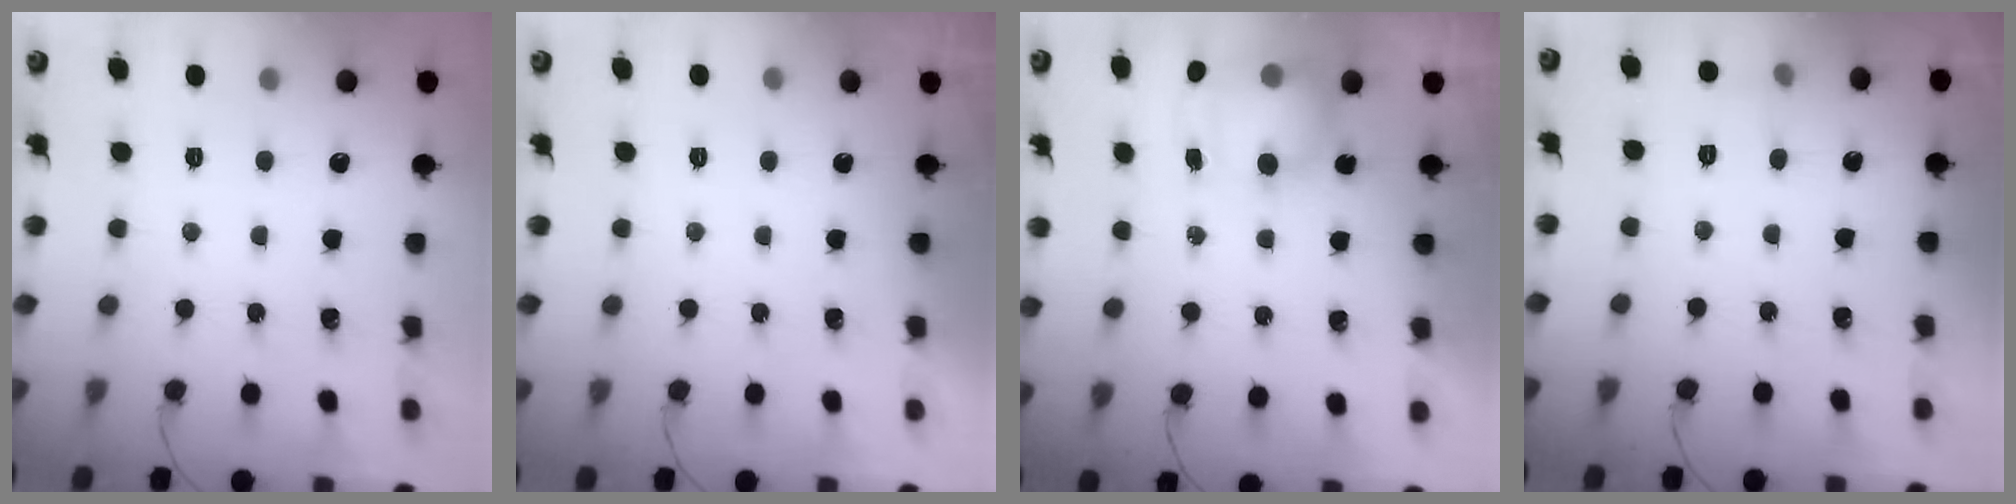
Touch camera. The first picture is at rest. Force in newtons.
{"total": 0.0}
{"total": 11.5, "press": 8.7, "slide": 7.5}
{"total": 3.3, "press": 3.0, "slide": 1.2}